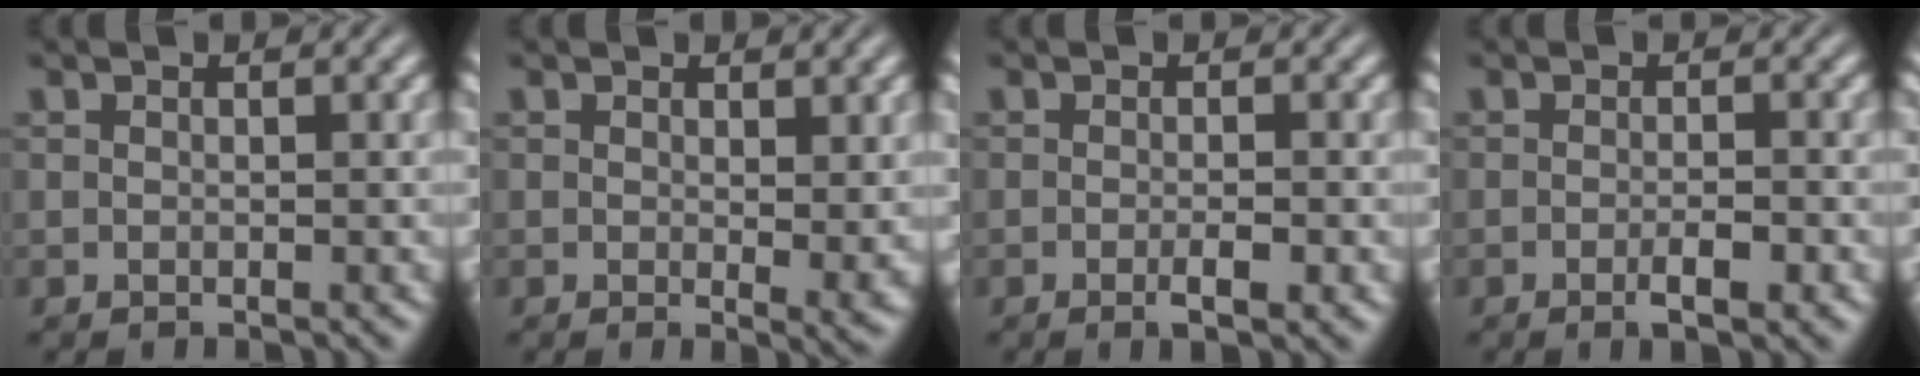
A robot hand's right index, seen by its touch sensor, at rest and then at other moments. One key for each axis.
{"total": 1.4, "fx": 0.2, "fy": 0.1, "fz": 1.4, "tx": -0.016, "ty": -0.008, "tz": 0.004}
{"total": 2.0, "fx": -1.2, "fy": 0.2, "fz": 1.6, "tx": -0.024, "ty": 0.007, "tz": -0.025}
{"total": 2.3, "fx": -1.4, "fy": 0.3, "fz": 1.8, "tx": -0.023, "ty": 0.009, "tz": -0.030}